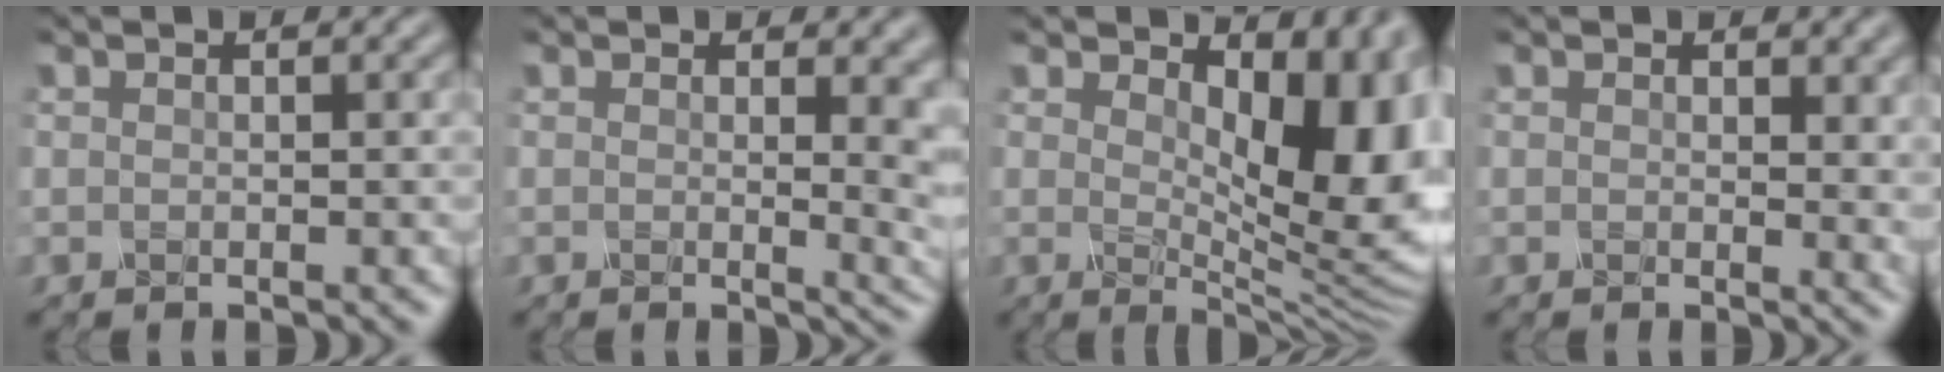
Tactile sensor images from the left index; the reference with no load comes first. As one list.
[{"total": 5.5, "force": [1.0, 2.7, 4.7], "torque": [-0.021, -0.006, 0.015]}, {"total": 9.6, "force": [2.0, 4.7, 8.1], "torque": [-0.114, -0.013, 0.035]}, {"total": 2.4, "force": [0.9, 1.1, 1.9], "torque": [-0.021, -0.005, 0.012]}]